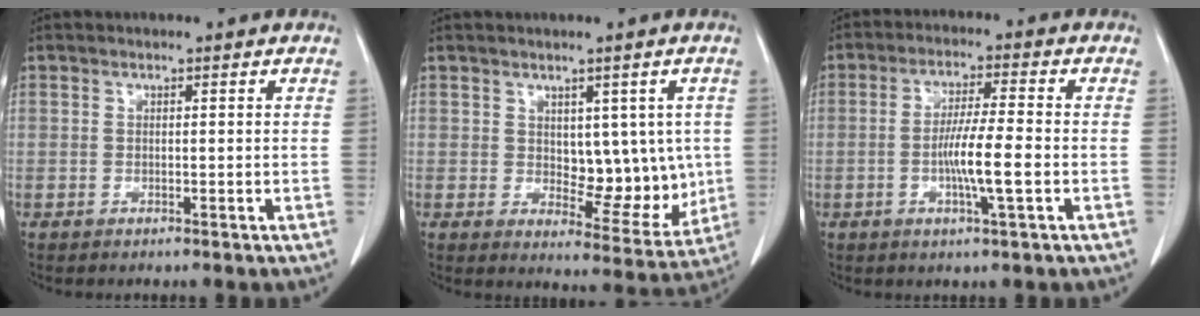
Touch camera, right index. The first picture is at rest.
{"total": 8.5, "force": [1.0, 4.8, 6.9], "torque": [-0.068, -0.001, 0.032]}
{"total": 7.2, "force": [-1.6, 0.0, 7.0], "torque": [-0.126, -0.003, -0.030]}